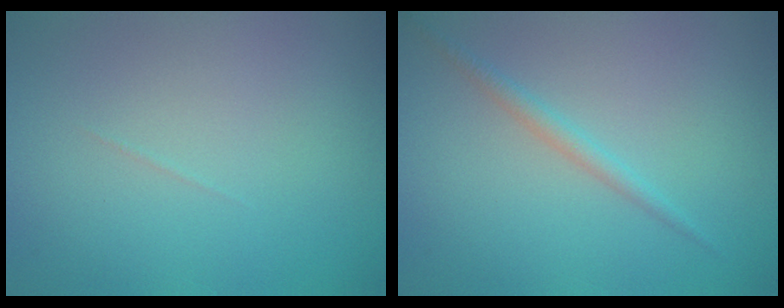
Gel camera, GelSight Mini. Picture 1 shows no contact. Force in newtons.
{"total": 1.4, "press": 1.4, "slide": 0.1}